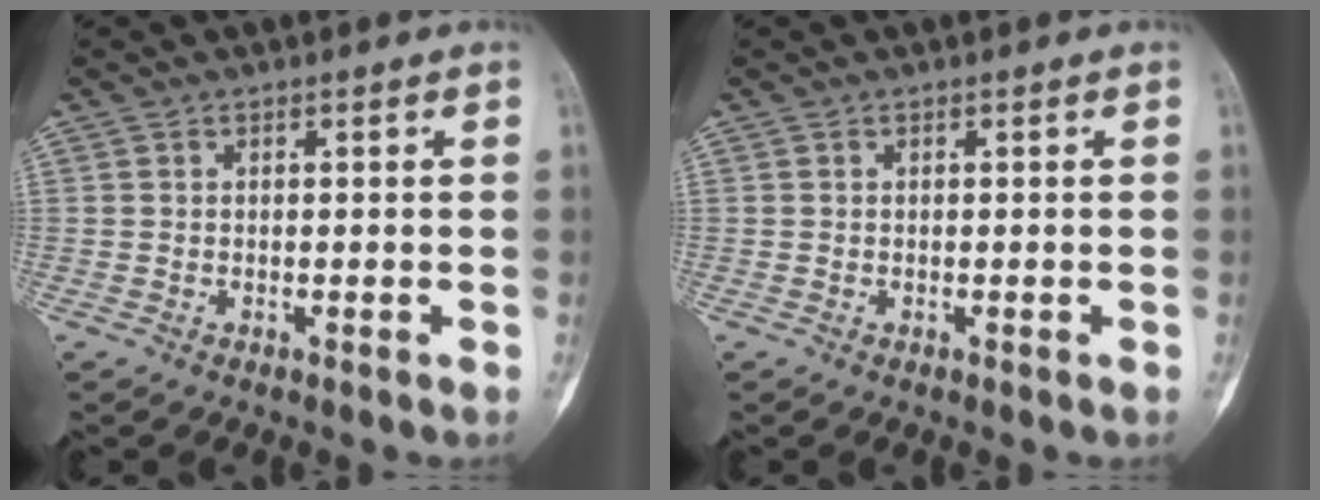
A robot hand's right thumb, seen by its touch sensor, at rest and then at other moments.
{"total": 0.0}